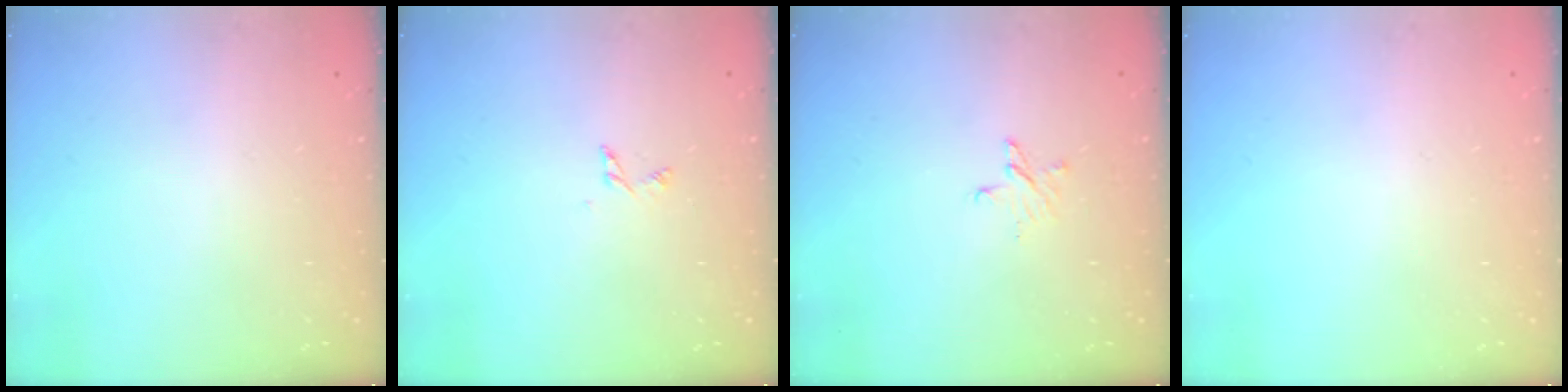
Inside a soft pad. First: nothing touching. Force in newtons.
{"total": 2.8, "press": 2.8, "slide": 0.3}
{"total": 4.1, "press": 4.1, "slide": 0.4}
{"total": 0.0}